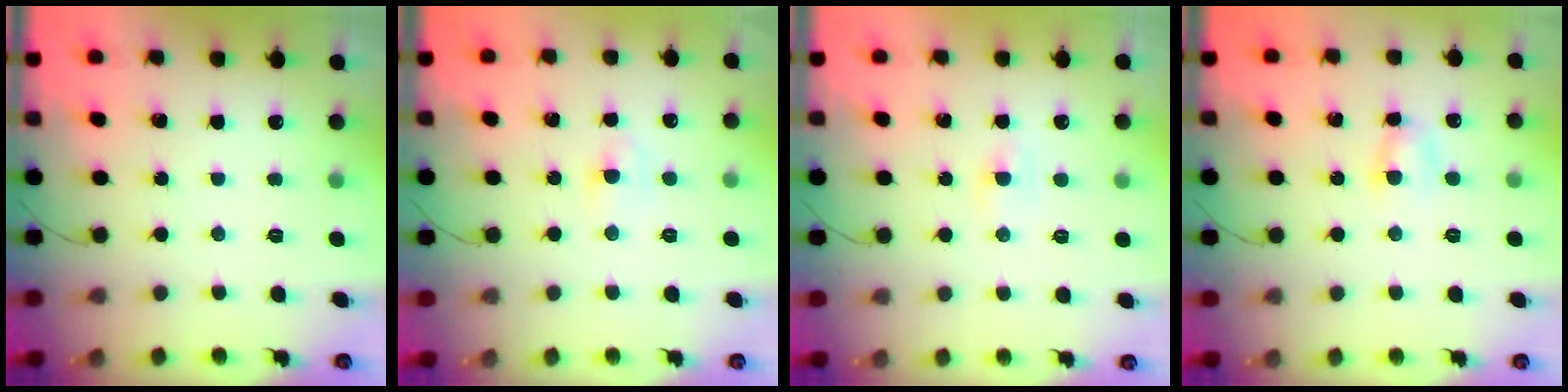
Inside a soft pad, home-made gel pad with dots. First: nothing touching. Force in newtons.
{"total": 2.5, "press": 2.3, "slide": 0.9}
{"total": 0.0}
{"total": 4.2, "press": 4.1, "slide": 1.1}